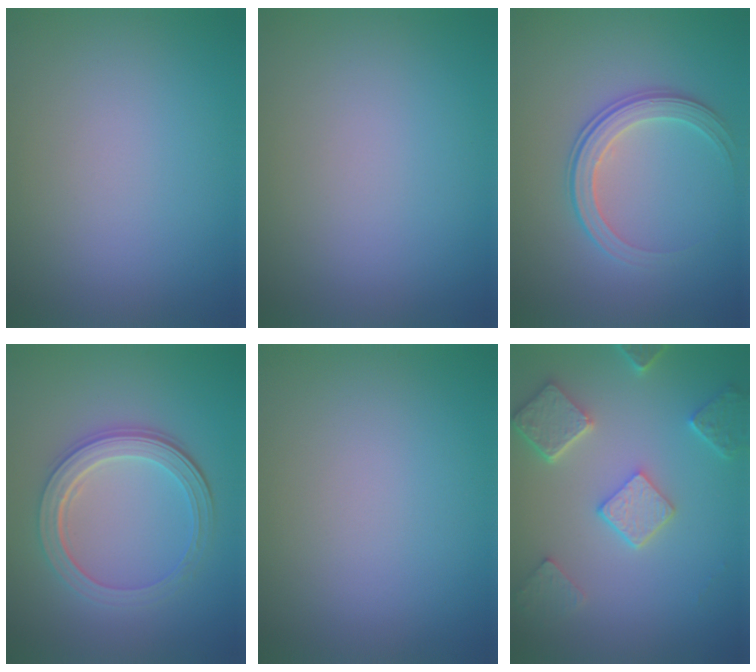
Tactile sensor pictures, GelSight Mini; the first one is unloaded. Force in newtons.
{"total": 0.0}
{"total": 3.1, "press": 2.7, "slide": 1.4}
{"total": 4.7, "press": 3.6, "slide": 2.9}
{"total": 0.0}
{"total": 5.2, "press": 4.0, "slide": 3.2}